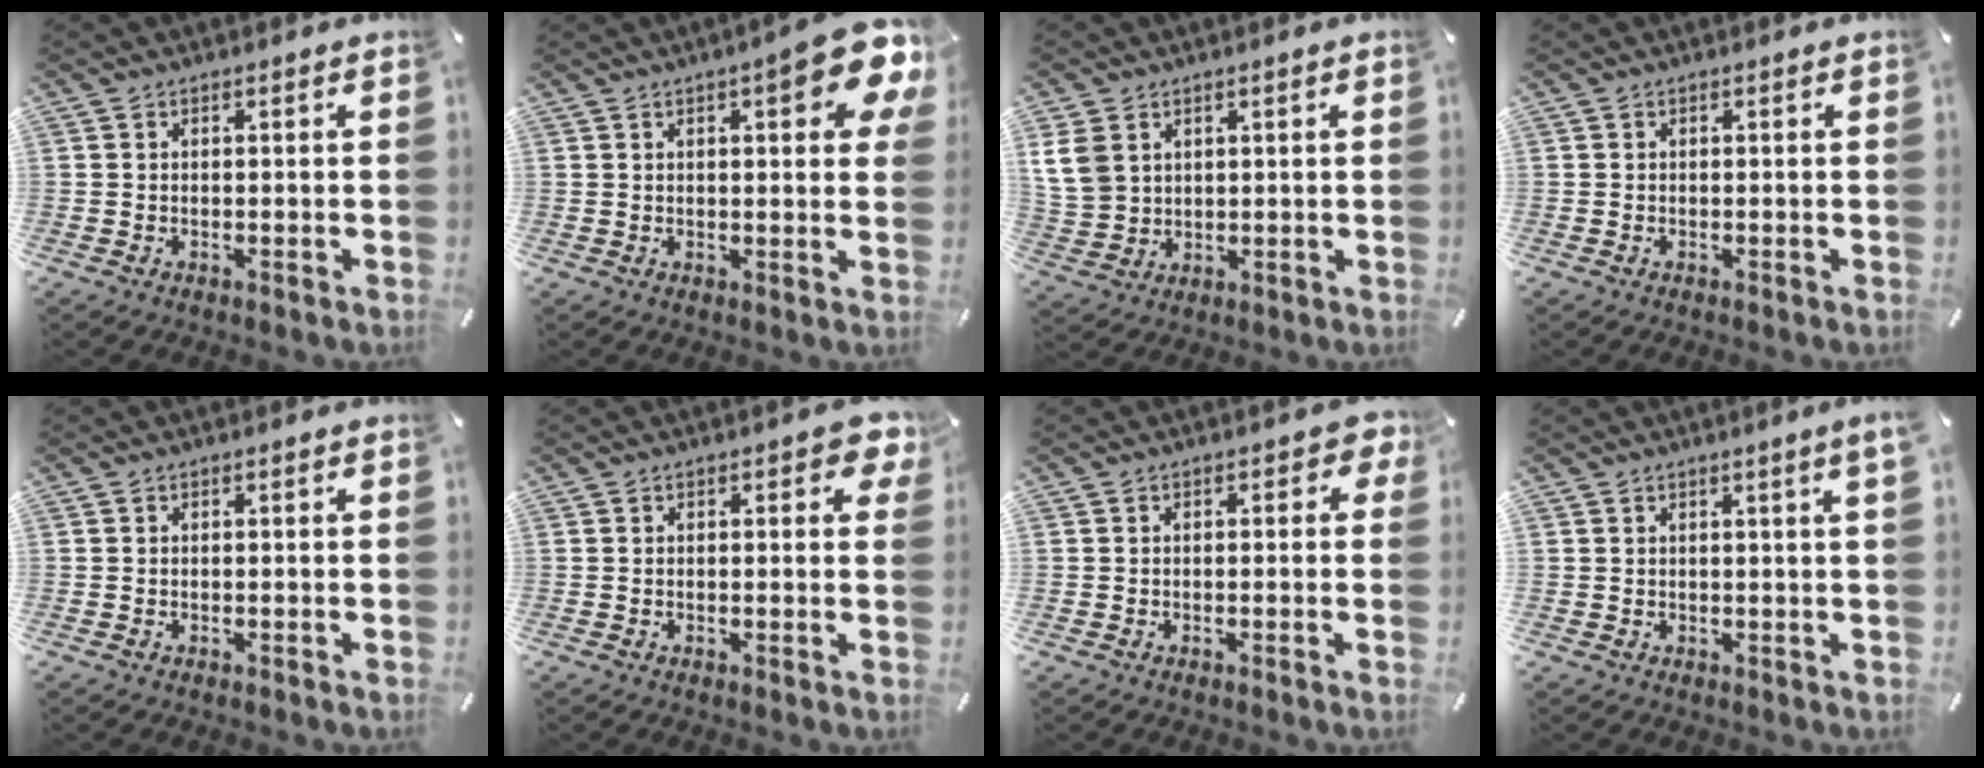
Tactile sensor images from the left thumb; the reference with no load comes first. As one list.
[{"total": 12.0, "force": [5.3, 3.5, 10.1], "torque": [-0.128, -0.024, 0.084]}, {"total": 7.5, "force": [3.1, 6.2, 3.0], "torque": [-0.097, -0.001, 0.059]}, {"total": 0.0}, {"total": 0.0}, {"total": 4.0, "force": [1.4, 1.6, 3.4], "torque": [-0.038, -0.004, 0.017]}, {"total": 2.0, "force": [0.0, 1.5, 1.4], "torque": [-0.010, 0.001, -0.005]}, {"total": 2.0, "force": [1.2, 0.0, 1.6], "torque": [-0.032, 0.000, 0.021]}]